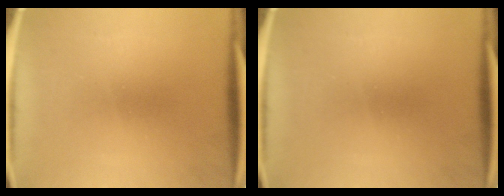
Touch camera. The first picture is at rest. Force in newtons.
{"total": 0.0}